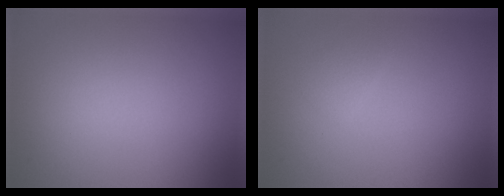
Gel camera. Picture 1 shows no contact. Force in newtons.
{"total": 0.7, "press": 0.7, "slide": 0.0}